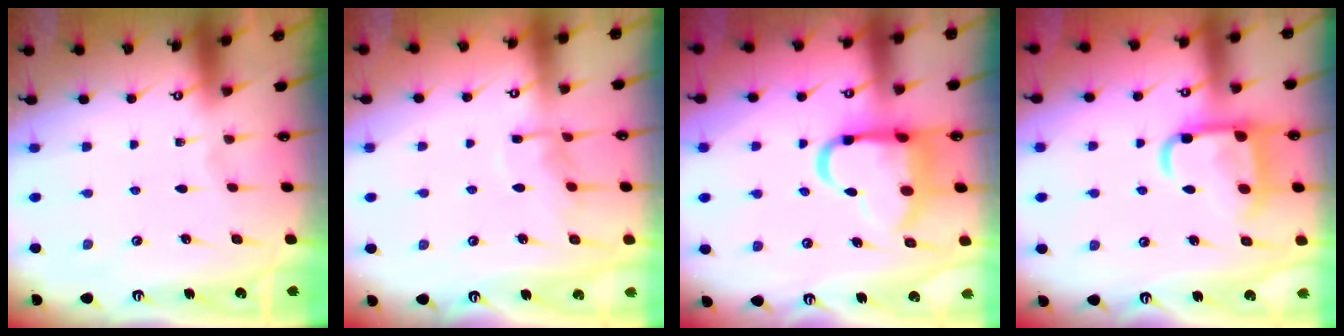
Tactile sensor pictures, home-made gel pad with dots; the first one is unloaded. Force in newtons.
{"total": 7.1, "press": 7.0, "slide": 0.6}
{"total": 14.1, "press": 14.0, "slide": 1.7}
{"total": 14.2, "press": 14.1, "slide": 1.5}